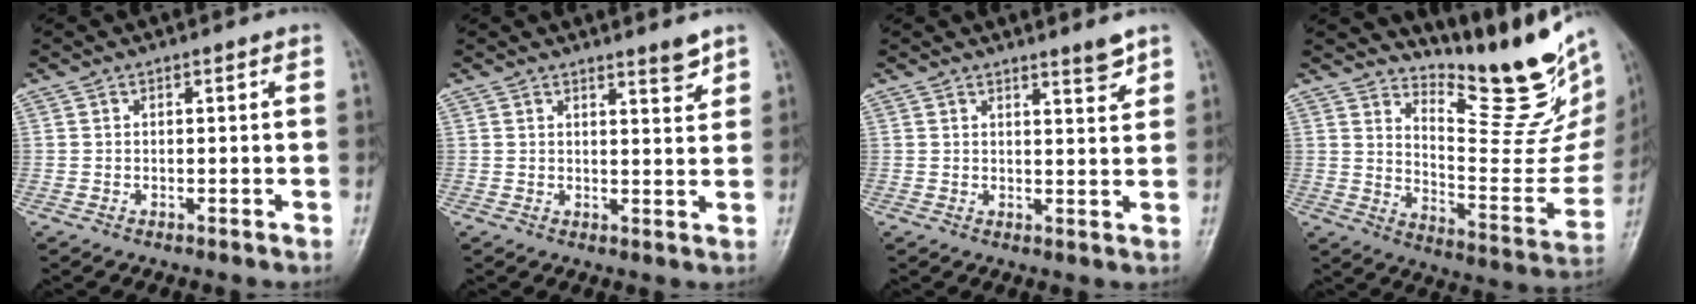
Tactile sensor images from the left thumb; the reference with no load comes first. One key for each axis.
{"total": 3.1, "fx": 2.5, "fy": 0.6, "fz": 1.8, "tx": -0.019, "ty": -0.023, "tz": 0.037}
{"total": 3.2, "fx": 2.5, "fy": 0.5, "fz": 1.9, "tx": -0.021, "ty": -0.024, "tz": 0.037}
{"total": 21.2, "fx": 16.2, "fy": 5.9, "fz": 12.3, "tx": -0.131, "ty": -0.135, "tz": 0.238}